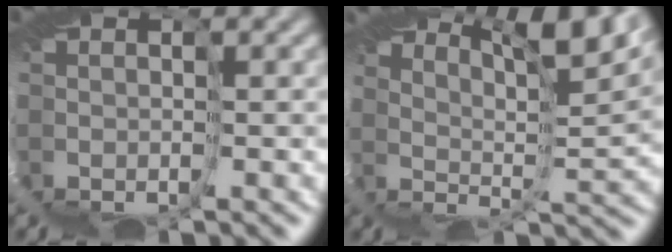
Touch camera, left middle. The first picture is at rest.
{"total": 7.7, "force": [6.4, -4.2, -0.6], "torque": [0.018, 0.007, 0.107]}